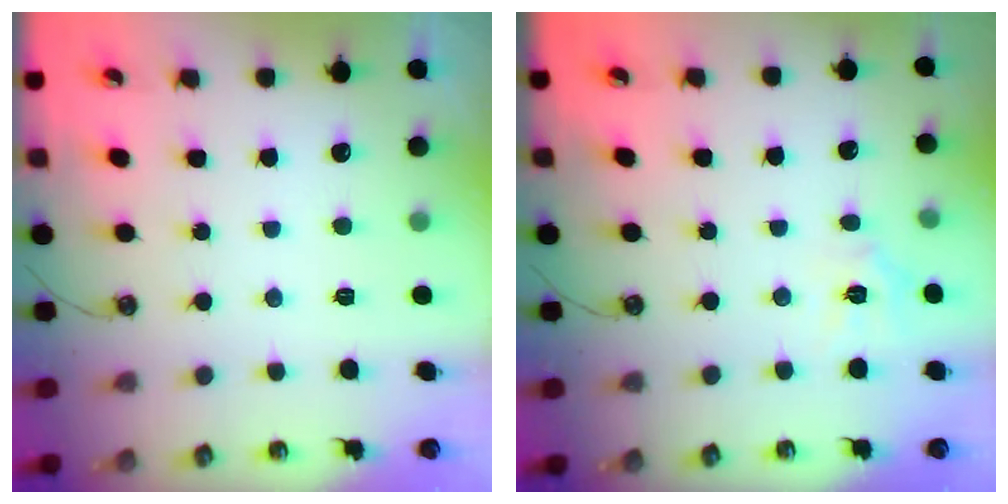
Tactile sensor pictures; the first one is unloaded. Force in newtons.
{"total": 4.7, "press": 4.7, "slide": 0.4}